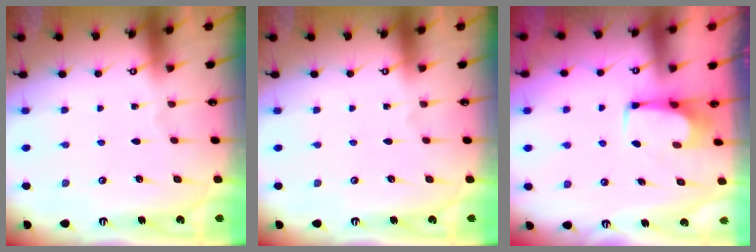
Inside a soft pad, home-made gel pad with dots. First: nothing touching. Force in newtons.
{"total": 0.0}
{"total": 4.0, "press": 3.9, "slide": 0.4}